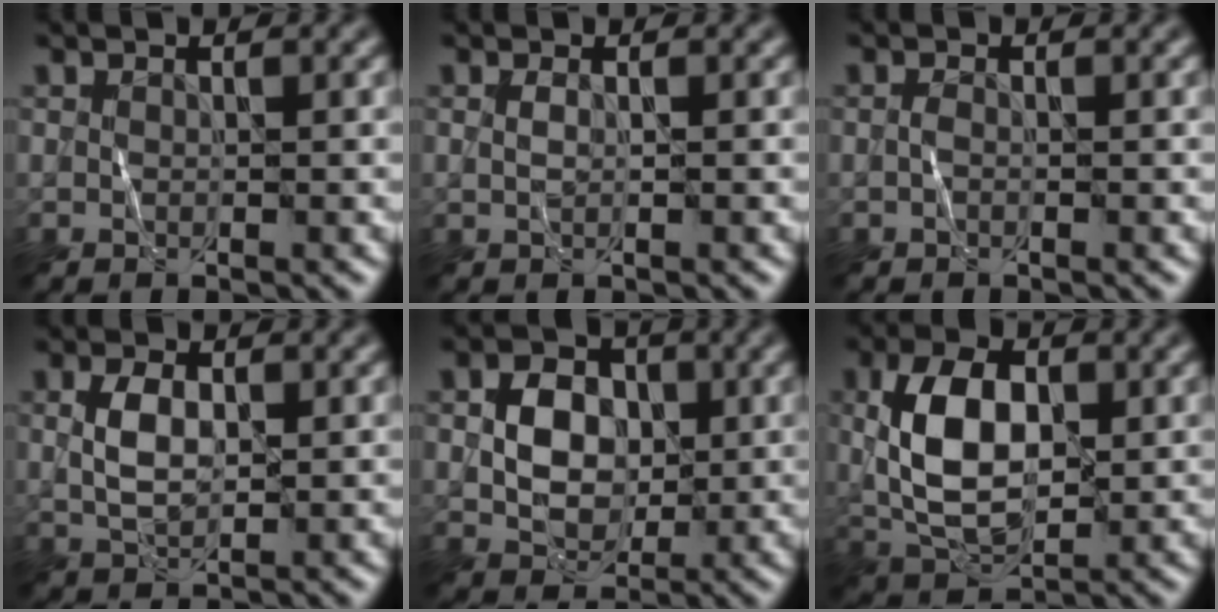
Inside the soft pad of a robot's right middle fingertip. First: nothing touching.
{"total": 0.7, "force": [0.2, 0.1, 0.7], "torque": [-0.015, 0.001, 0.002]}
{"total": 0.6, "force": [-0.2, 0.2, 0.5], "torque": [-0.015, -0.001, -0.006]}
{"total": 3.1, "force": [0.4, 1.9, 2.4], "torque": [-0.053, 0.000, 0.009]}
{"total": 4.6, "force": [0.2, 3.6, 2.9], "torque": [-0.048, 0.002, 0.001]}
{"total": 8.0, "force": [0.6, 4.8, 6.4], "torque": [-0.128, 0.005, 0.008]}